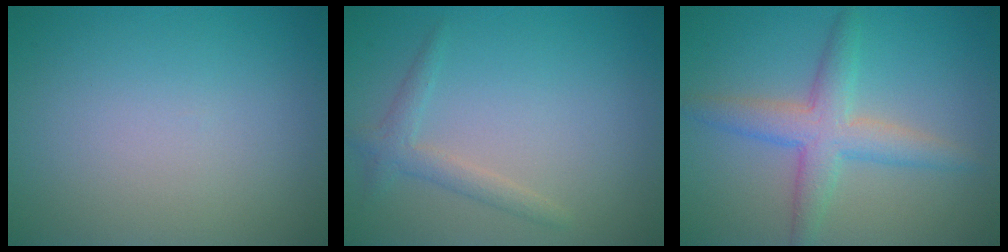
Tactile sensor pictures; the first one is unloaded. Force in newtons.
{"total": 1.8, "press": 1.8, "slide": 0.1}
{"total": 4.3, "press": 4.3, "slide": 0.2}